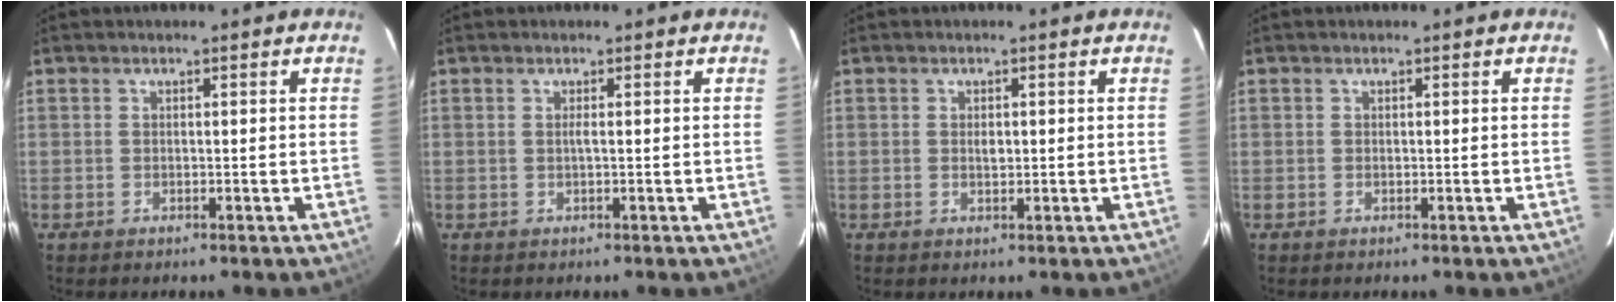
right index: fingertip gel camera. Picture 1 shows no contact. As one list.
[{"total": 0.6, "force": [0.0, -0.2, 0.6], "torque": [-0.010, -0.001, -0.001]}, {"total": 1.1, "force": [0.0, 0.7, 0.8], "torque": [-0.012, 0.001, 0.001]}, {"total": 0.0}]